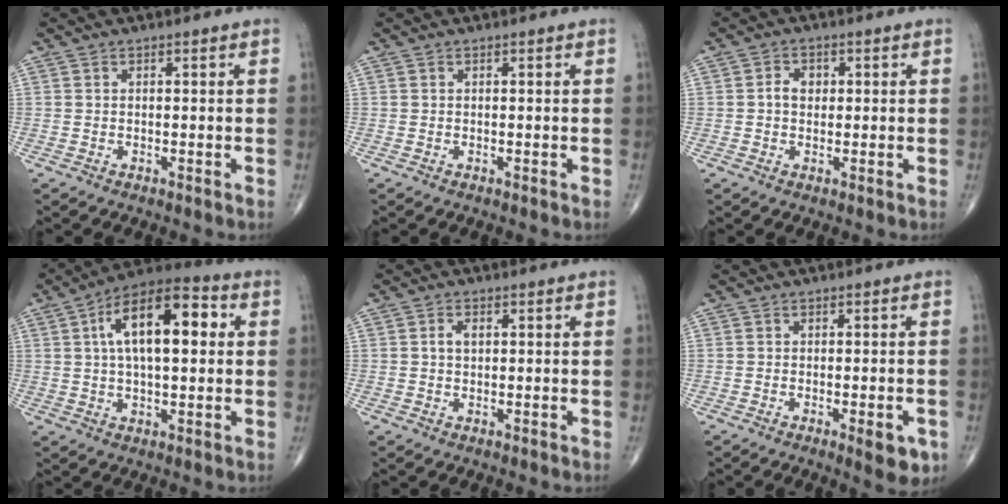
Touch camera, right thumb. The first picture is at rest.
{"total": 0.0}
{"total": 3.6, "force": [0.3, 3.1, 1.8], "torque": [-0.005, 0.008, -0.003]}
{"total": 16.5, "force": [3.5, 7.5, 14.3], "torque": [-0.222, 0.026, 0.048]}
{"total": 2.1, "force": [0.4, 1.4, 1.6], "torque": [-0.026, 0.005, 0.006]}
{"total": 5.3, "force": [-2.1, 1.7, 4.5], "torque": [-0.044, -0.001, -0.021]}